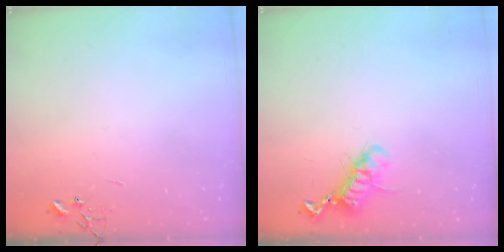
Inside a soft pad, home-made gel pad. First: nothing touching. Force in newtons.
{"total": 12.2, "press": 12.2, "slide": 0.6}